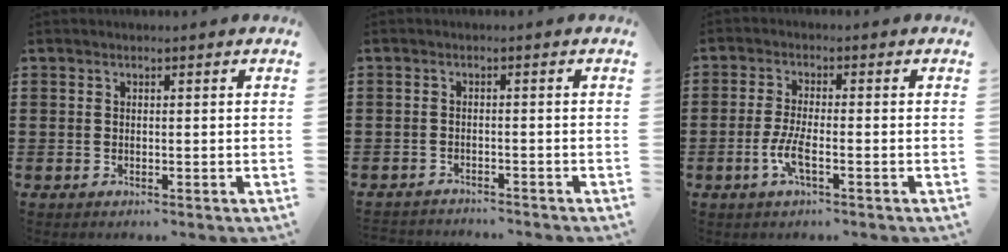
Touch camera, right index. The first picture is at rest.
{"total": 1.7, "force": [-1.7, 0.2, -0.1], "torque": [-0.004, 0.001, -0.038]}
{"total": 4.3, "force": [-1.8, 0.9, 3.8], "torque": [-0.084, -0.005, -0.038]}